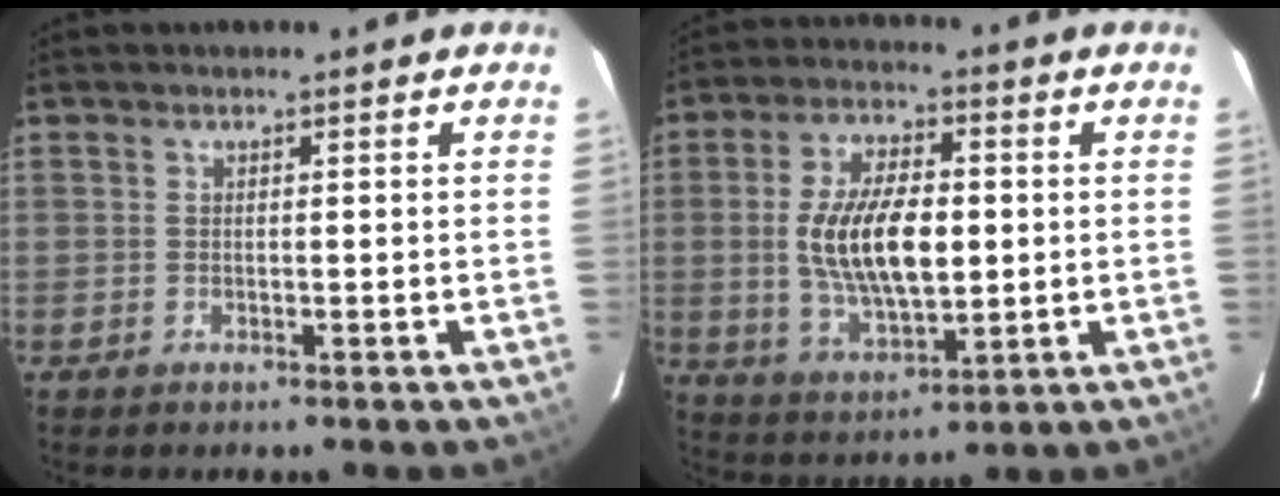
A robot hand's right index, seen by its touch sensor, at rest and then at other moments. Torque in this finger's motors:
{"motor_torque": [0.32, 0.10, 0.69, 0.19]}